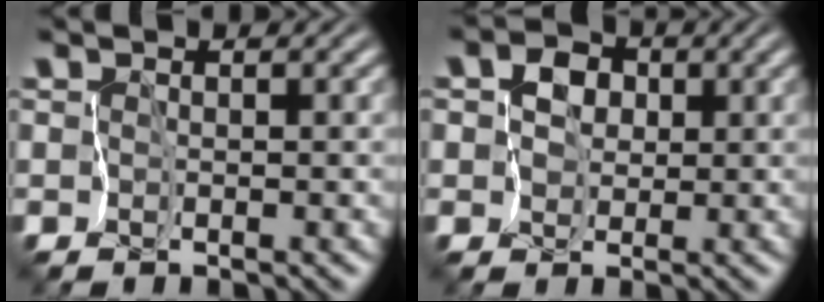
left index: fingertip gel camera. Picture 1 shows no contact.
{"total": 3.7, "force": [1.1, 3.1, 1.8], "torque": [-0.015, 0.024, -0.003]}